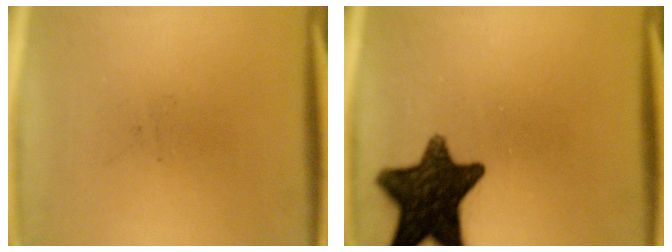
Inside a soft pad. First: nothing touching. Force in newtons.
{"total": 14.2}